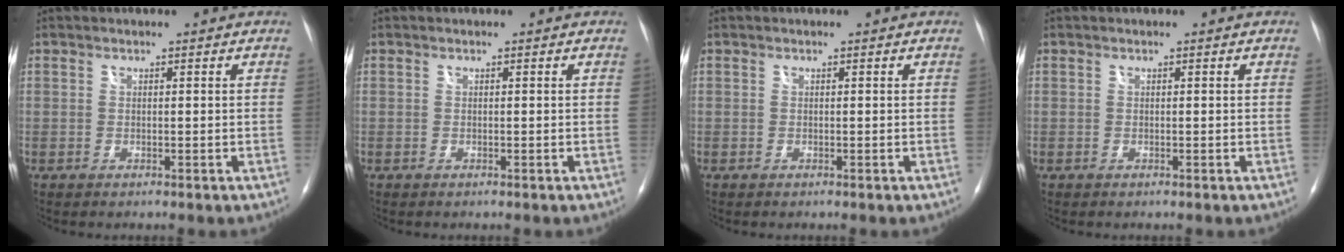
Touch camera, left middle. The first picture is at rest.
{"total": 0.0}
{"total": 0.0}
{"total": 0.0}